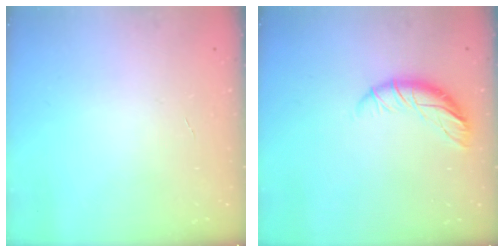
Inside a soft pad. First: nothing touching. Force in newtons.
{"total": 9.1, "press": 9.1, "slide": 0.4}